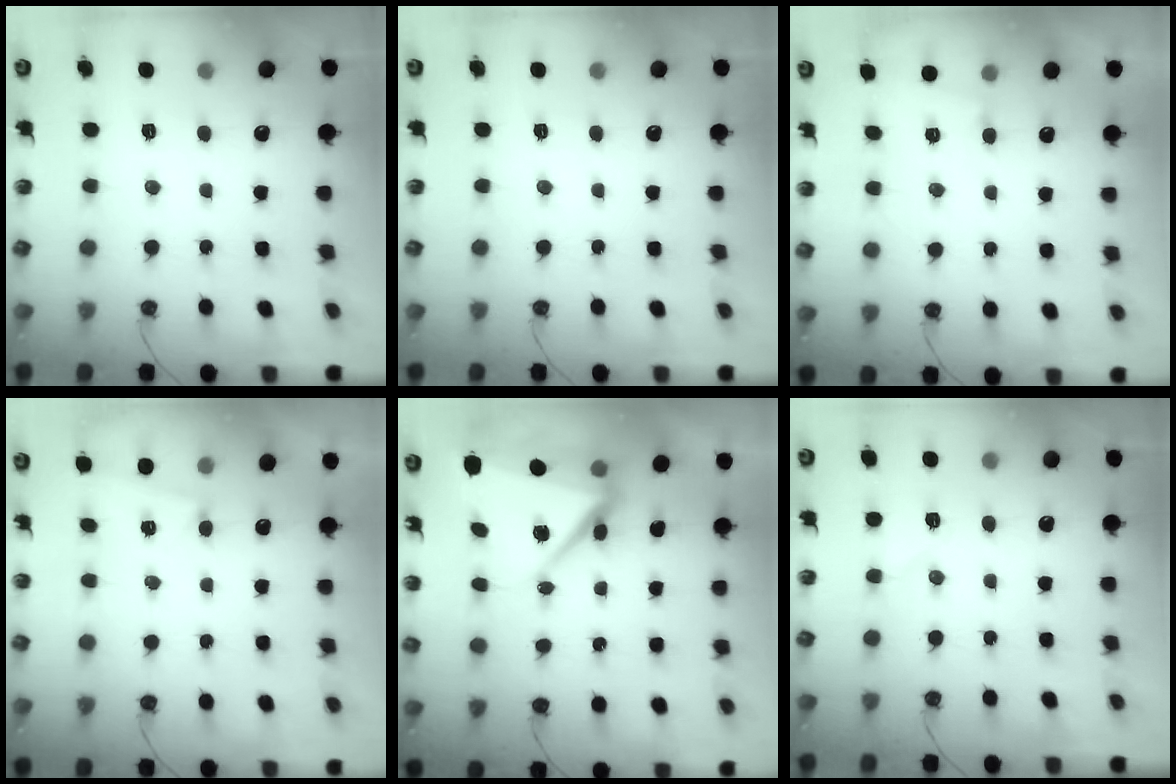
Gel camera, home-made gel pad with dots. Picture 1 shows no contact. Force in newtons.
{"total": 0.0}
{"total": 4.8, "press": 1.5, "slide": 4.6}
{"total": 2.9, "press": 2.4, "slide": 1.5}
{"total": 10.4, "press": 9.6, "slide": 4.1}
{"total": 5.3, "press": 4.9, "slide": 1.9}